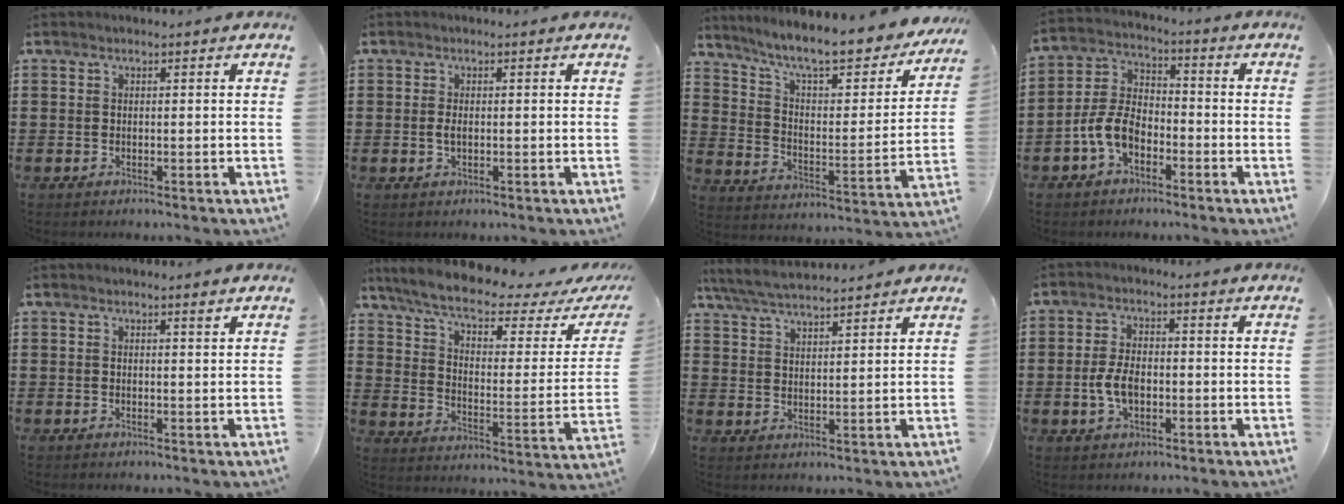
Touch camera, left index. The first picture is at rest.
{"total": 1.4, "force": [-0.1, 0.6, 1.3], "torque": [-0.034, -0.002, -0.004]}
{"total": 9.7, "force": [8.0, 0.8, 5.3], "torque": [-0.125, -0.055, 0.133]}
{"total": 6.6, "force": [-3.5, 3.8, 4.1], "torque": [-0.108, 0.007, -0.075]}
{"total": 1.3, "force": [0.8, 0.0, 1.0], "torque": [-0.012, -0.003, 0.012]}
{"total": 7.5, "force": [5.7, 1.2, 4.8], "torque": [-0.110, -0.036, 0.094]}
{"total": 4.9, "force": [4.6, 0.6, 1.7], "torque": [-0.048, -0.013, 0.083]}
{"total": 5.1, "force": [-0.9, 2.8, 4.2], "torque": [-0.095, -0.001, -0.020]}